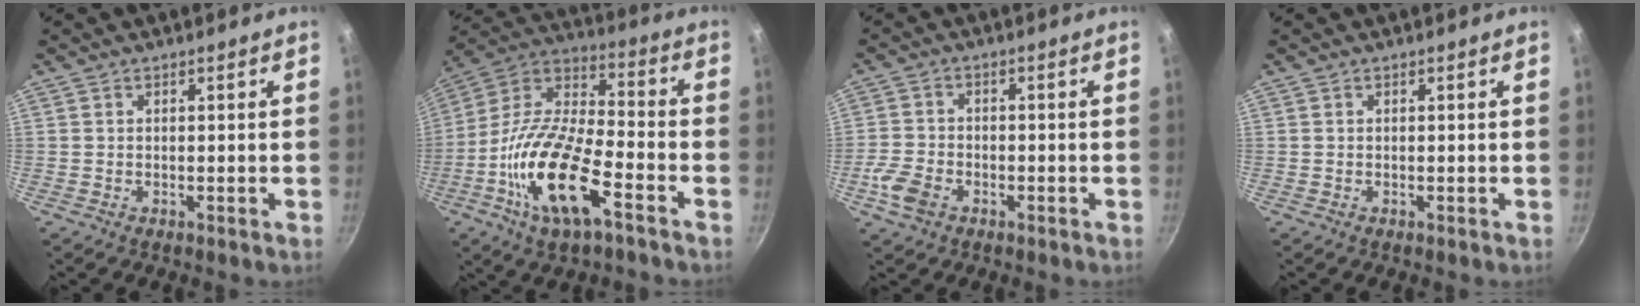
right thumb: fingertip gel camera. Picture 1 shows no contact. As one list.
[{"total": 20.2, "force": [-8.4, 7.8, 16.5], "torque": [-0.315, 0.041, -0.178]}, {"total": 5.9, "force": [-2.7, 4.0, 3.4], "torque": [-0.074, 0.018, -0.056]}, {"total": 0.0}]